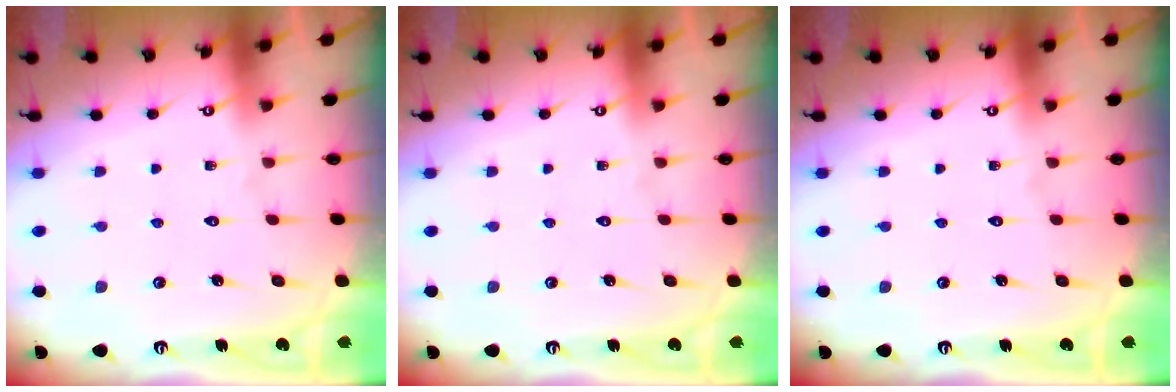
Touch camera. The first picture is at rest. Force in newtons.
{"total": 0.0}
{"total": 0.0}